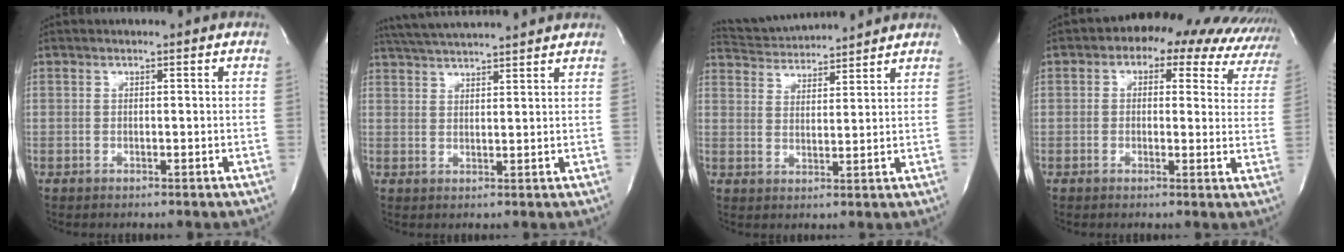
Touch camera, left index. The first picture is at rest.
{"total": 11.2, "force": [10.4, 0.2, 4.2], "torque": [-0.083, 0.026, 0.156]}
{"total": 10.5, "force": [10.2, 0.7, 2.2], "torque": [-0.052, 0.017, 0.164]}
{"total": 16.7, "force": [13.3, 7.7, 6.5], "torque": [-0.070, 0.030, 0.131]}